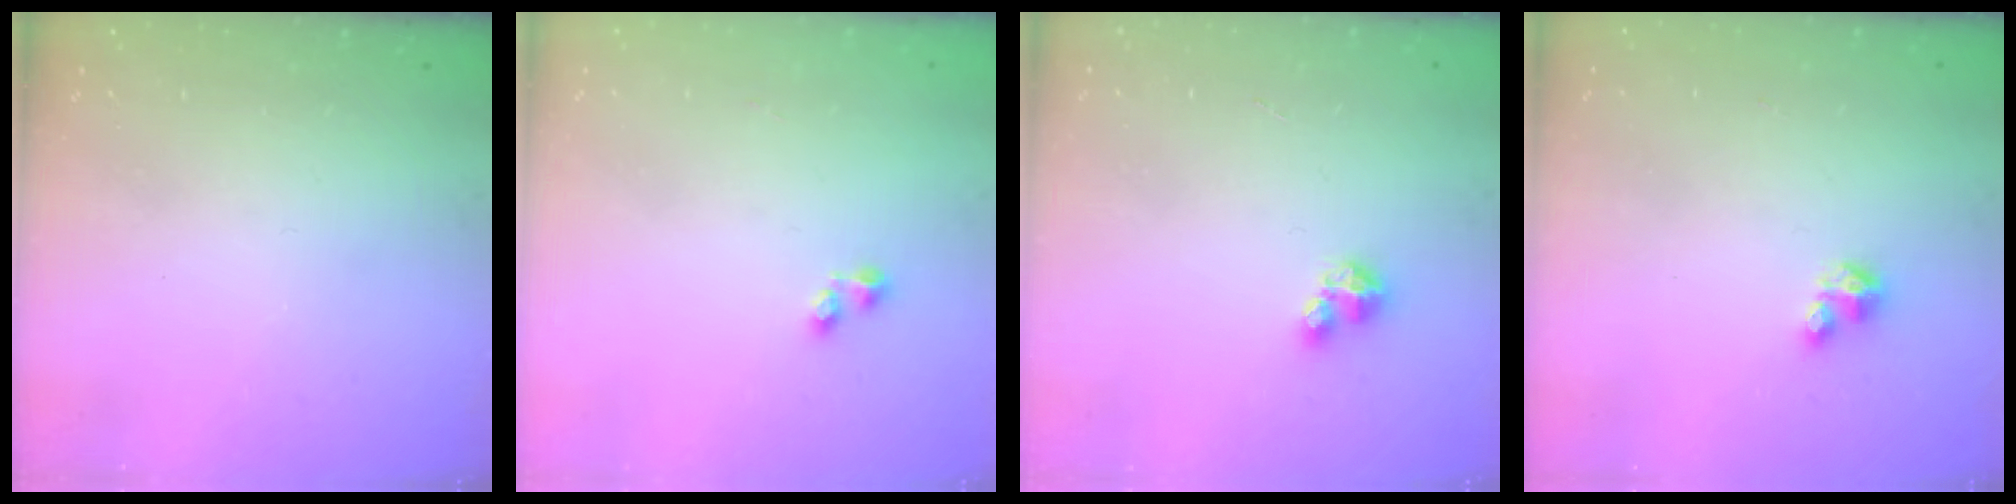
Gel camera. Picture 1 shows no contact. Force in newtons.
{"total": 1.6, "press": 1.5, "slide": 0.4}
{"total": 2.8, "press": 2.8, "slide": 0.2}
{"total": 2.9, "press": 2.8, "slide": 0.6}